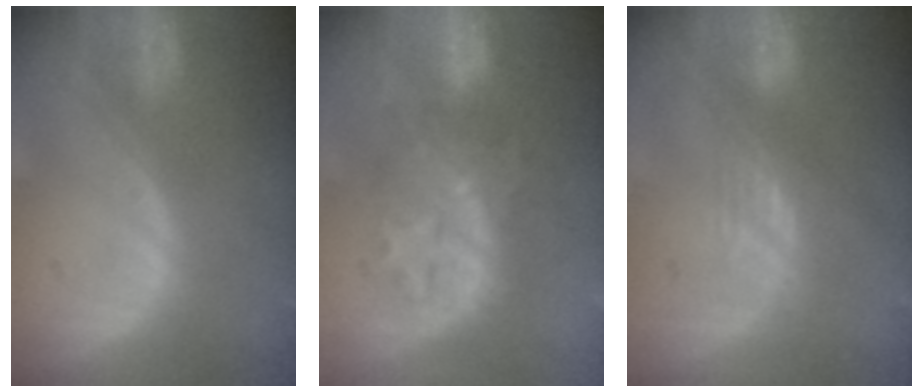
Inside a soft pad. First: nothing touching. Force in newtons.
{"total": 8.2, "press": 7.9, "slide": 2.2}
{"total": 3.0, "press": 2.6, "slide": 1.5}